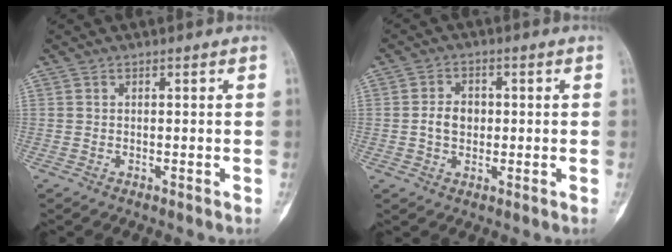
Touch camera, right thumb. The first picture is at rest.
{"total": 4.6, "force": [-0.1, 3.5, 3.0], "torque": [-0.044, 0.010, -0.005]}